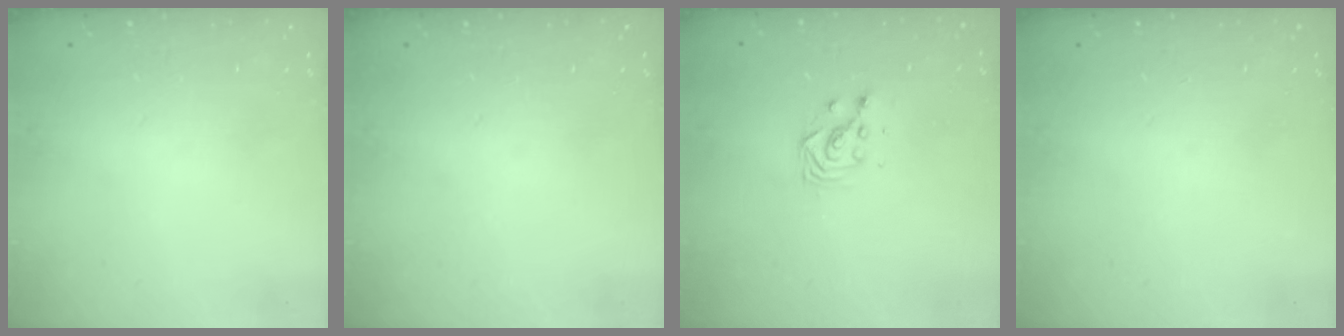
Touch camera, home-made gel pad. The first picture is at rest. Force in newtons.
{"total": 0.0}
{"total": 3.3, "press": 3.3, "slide": 0.2}
{"total": 0.0}